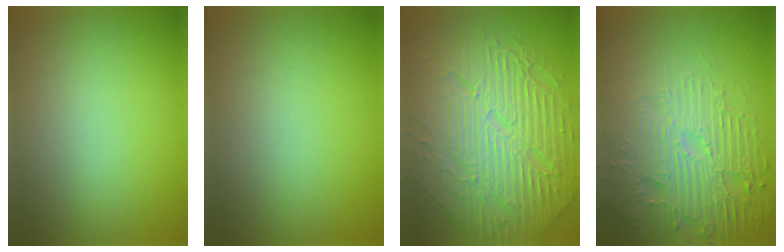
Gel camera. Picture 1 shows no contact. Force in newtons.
{"total": 0.0}
{"total": 11.4, "press": 7.5, "slide": 8.6}
{"total": 6.5, "press": 5.1, "slide": 4.0}